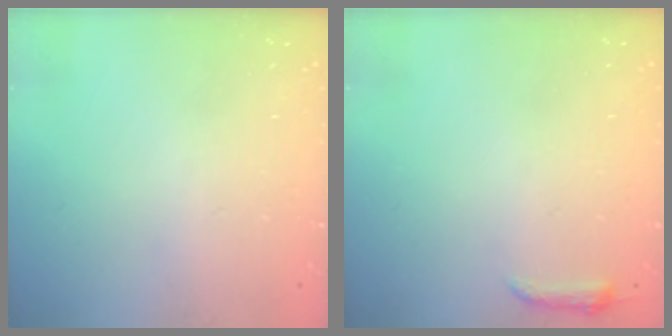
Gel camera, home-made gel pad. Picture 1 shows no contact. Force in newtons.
{"total": 3.7, "press": 3.7, "slide": 0.7}